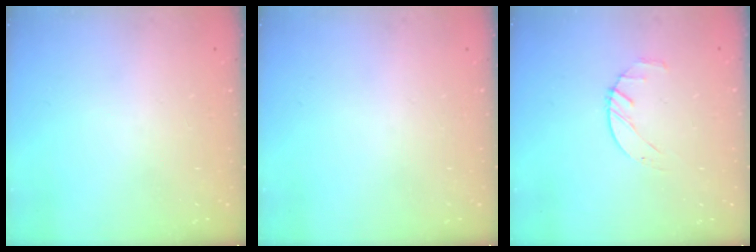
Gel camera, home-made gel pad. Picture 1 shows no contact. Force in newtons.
{"total": 0.0}
{"total": 2.5, "press": 2.5, "slide": 0.4}